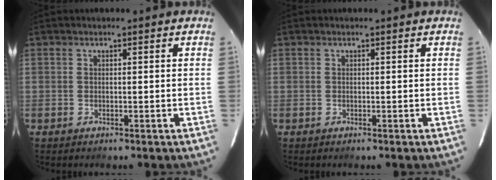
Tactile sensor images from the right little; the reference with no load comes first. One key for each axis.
{"total": 0.0}